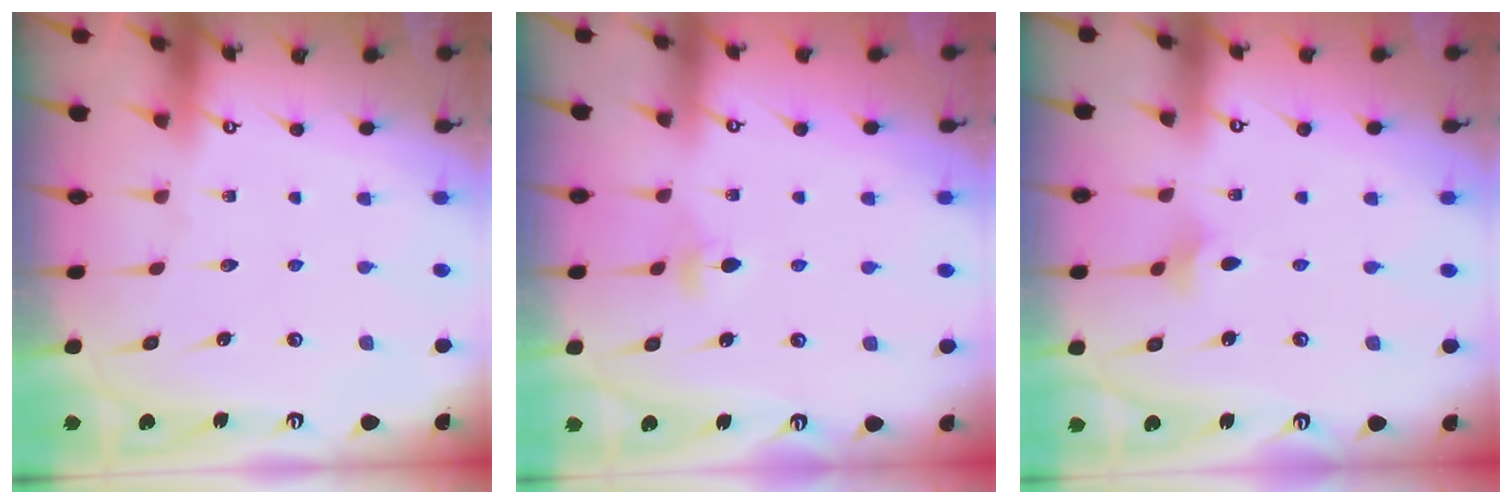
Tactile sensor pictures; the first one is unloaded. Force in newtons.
{"total": 3.1, "press": 3.0, "slide": 0.8}
{"total": 3.4, "press": 3.3, "slide": 0.8}